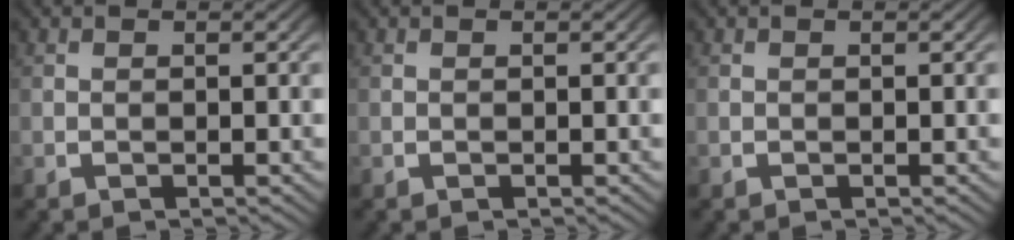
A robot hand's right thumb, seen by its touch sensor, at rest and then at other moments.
{"total": 0.0}
{"total": 0.0}